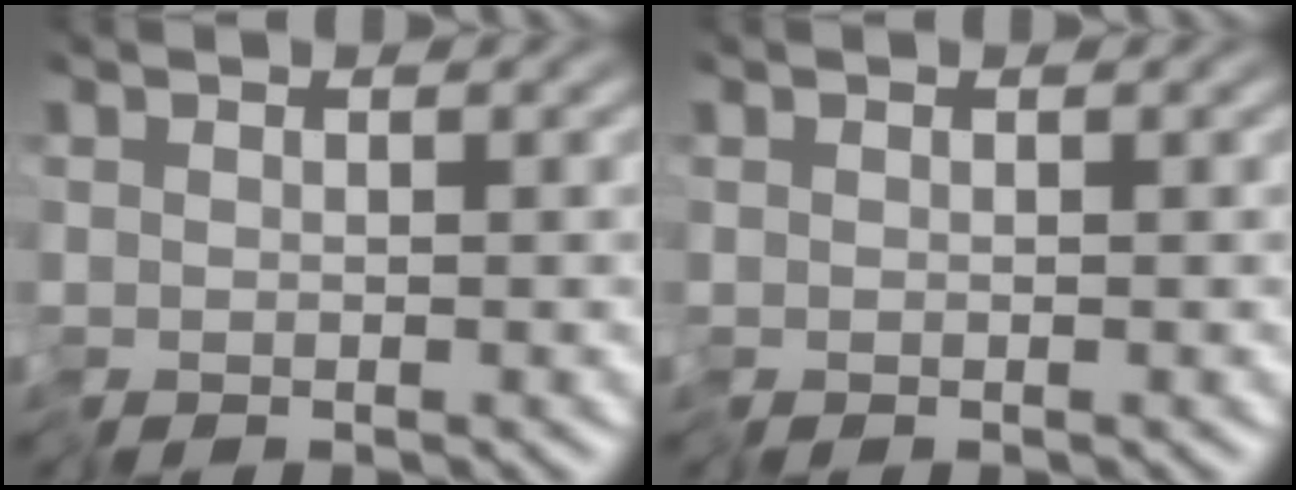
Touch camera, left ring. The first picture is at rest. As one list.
[{"total": 0.0}]